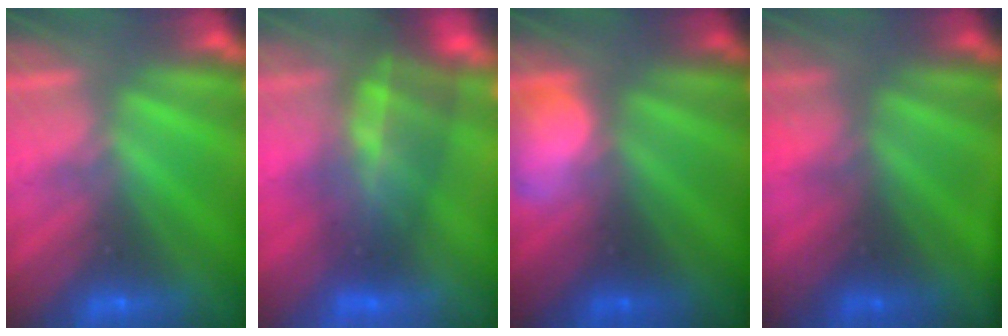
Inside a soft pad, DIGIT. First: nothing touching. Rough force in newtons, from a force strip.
{"total": 7.4}
{"total": 2.6}
{"total": 6.2}